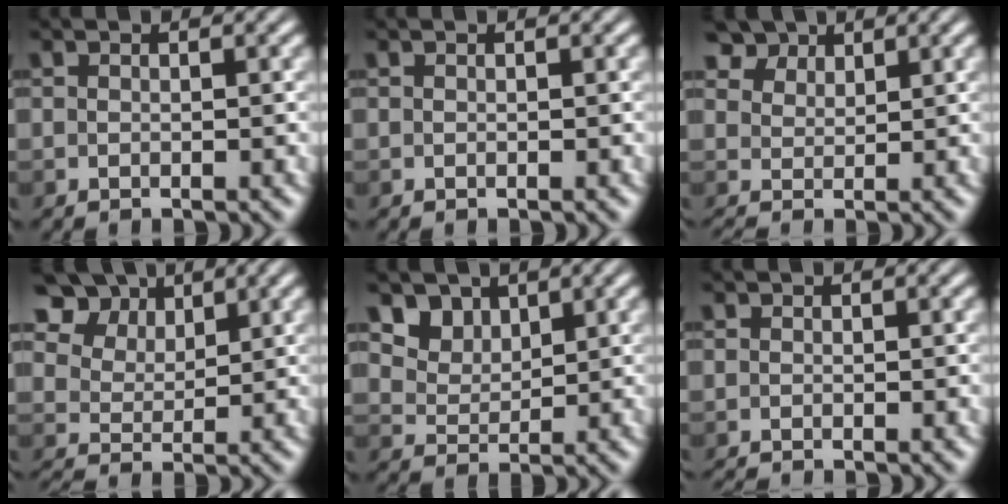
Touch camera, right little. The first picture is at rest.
{"total": 0.0}
{"total": 4.4, "force": [3.6, 2.2, 1.2], "torque": [-0.033, -0.007, 0.074]}
{"total": 8.3, "force": [5.8, 4.6, 3.8], "torque": [-0.084, 0.007, 0.098]}
{"total": 4.1, "force": [2.8, 2.7, 1.2], "torque": [-0.035, -0.021, 0.064]}
{"total": 0.0}